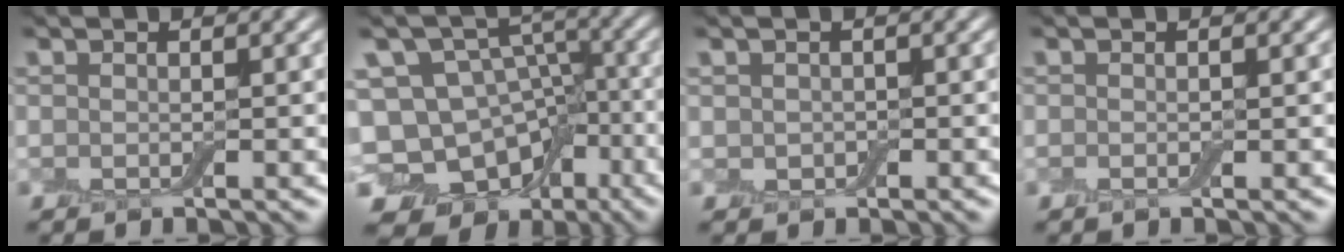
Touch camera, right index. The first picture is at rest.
{"total": 15.6, "force": [-7.7, 12.0, 6.3], "torque": [-0.106, -0.004, -0.108]}
{"total": 0.9, "force": [0.0, 0.9, 0.4], "torque": [-0.009, -0.001, -0.001]}
{"total": 0.6, "force": [-0.1, 0.1, 0.6], "torque": [-0.011, -0.002, -0.002]}